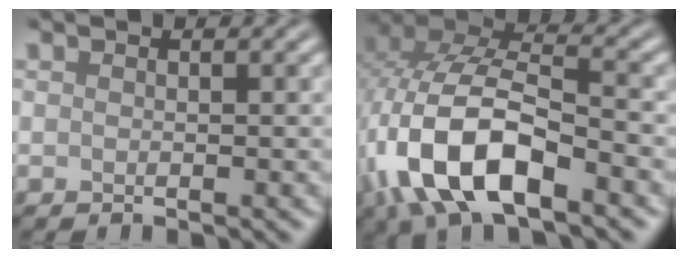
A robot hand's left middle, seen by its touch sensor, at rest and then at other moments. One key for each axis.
{"total": 12.1, "fx": -5.3, "fy": 5.2, "fz": 9.6, "tx": -0.196, "ty": 0.007, "tz": -0.105}